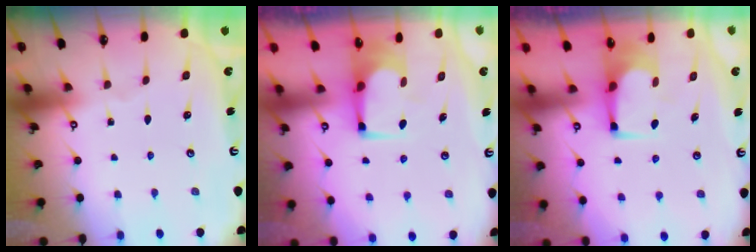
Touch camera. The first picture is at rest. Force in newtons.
{"total": 2.5, "press": 2.5, "slide": 0.1}
{"total": 2.1, "press": 2.1, "slide": 0.2}